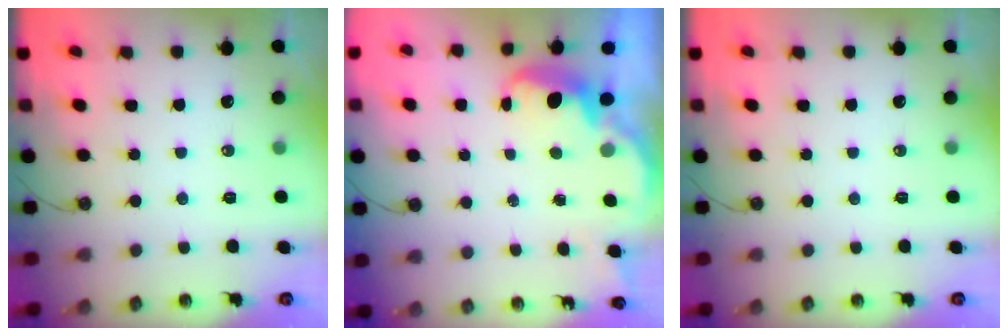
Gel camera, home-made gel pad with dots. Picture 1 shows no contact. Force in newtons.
{"total": 2.5, "press": 2.4, "slide": 0.7}
{"total": 0.0}